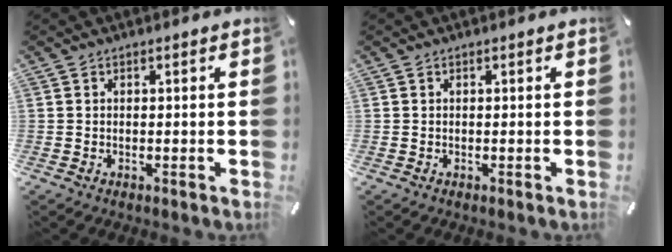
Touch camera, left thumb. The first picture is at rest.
{"total": 0.0}